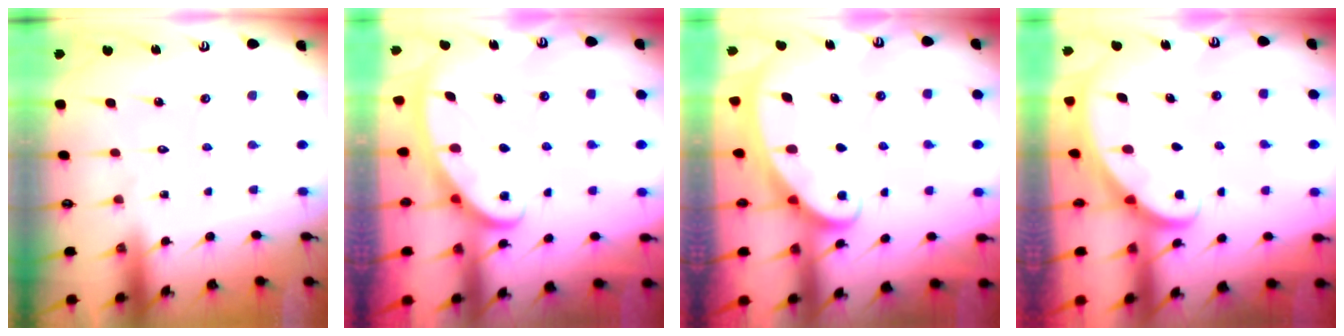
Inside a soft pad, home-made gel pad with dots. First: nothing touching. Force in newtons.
{"total": 2.6, "press": 2.6, "slide": 0.5}
{"total": 2.2, "press": 2.2, "slide": 0.4}
{"total": 2.2, "press": 2.2, "slide": 0.1}